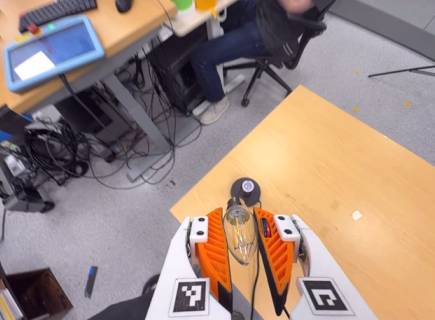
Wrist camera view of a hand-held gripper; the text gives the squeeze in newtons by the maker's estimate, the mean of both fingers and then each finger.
{"total": 12.1, "left": 12.3, "right": 11.9}